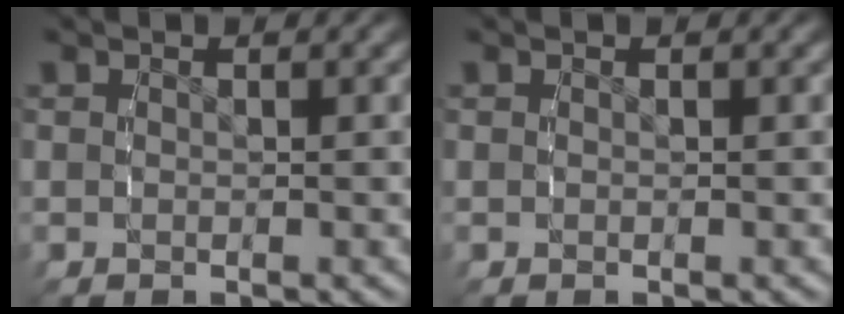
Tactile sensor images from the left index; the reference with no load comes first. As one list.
[{"total": 0.0}]